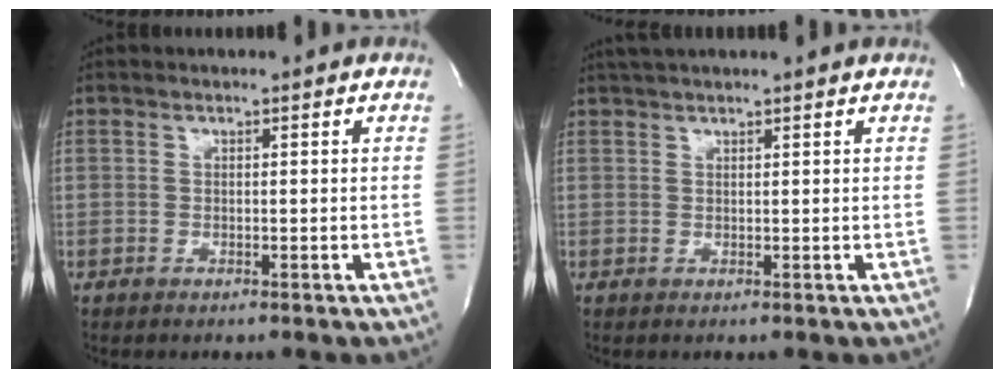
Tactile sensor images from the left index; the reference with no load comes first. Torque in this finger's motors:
{"motor_torque": [-0.02, -0.02, 0.07, 0.04]}